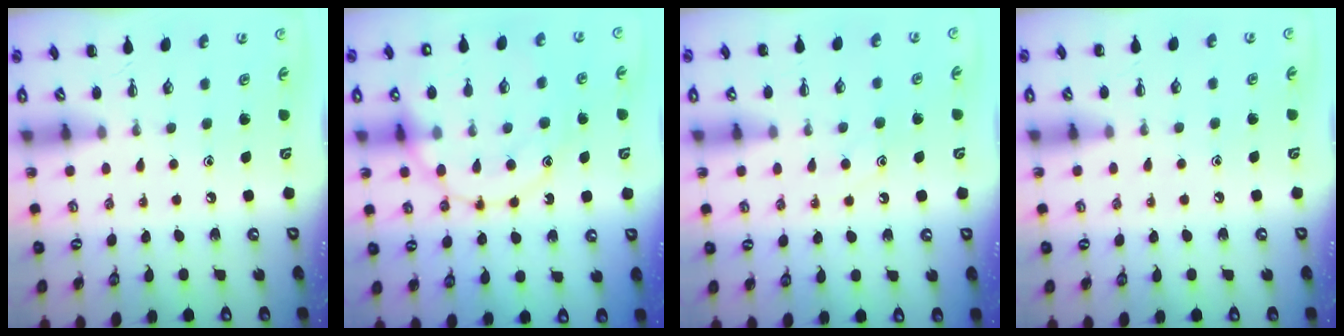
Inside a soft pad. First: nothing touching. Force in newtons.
{"total": 17.0, "press": 16.9, "slide": 1.5}
{"total": 8.4, "press": 8.4, "slide": 1.0}
{"total": 3.5, "press": 3.3, "slide": 1.2}